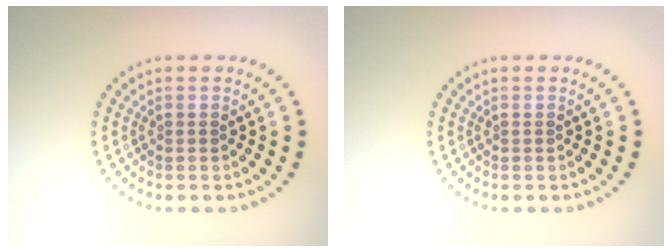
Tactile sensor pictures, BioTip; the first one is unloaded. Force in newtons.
{"total": 0.0}